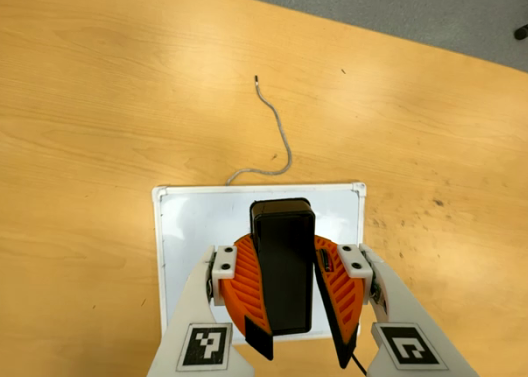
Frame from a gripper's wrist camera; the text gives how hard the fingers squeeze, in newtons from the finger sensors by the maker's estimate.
{"total": 11.1, "left": 10.9, "right": 11.3}